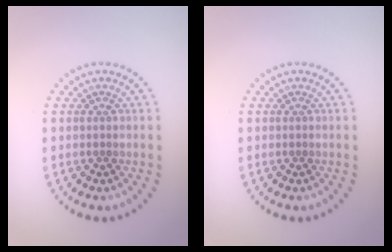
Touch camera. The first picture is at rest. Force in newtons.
{"total": 0.0}